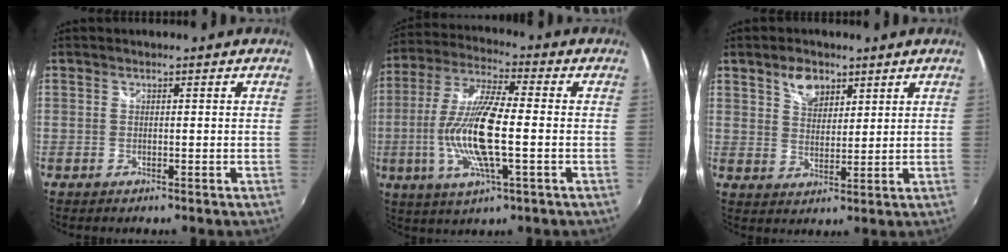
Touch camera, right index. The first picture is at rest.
{"total": 15.2, "force": [-2.6, 3.0, 14.7], "torque": [-0.296, -0.008, -0.050]}
{"total": 5.8, "force": [3.5, 3.5, 2.9], "torque": [-0.039, 0.006, 0.064]}